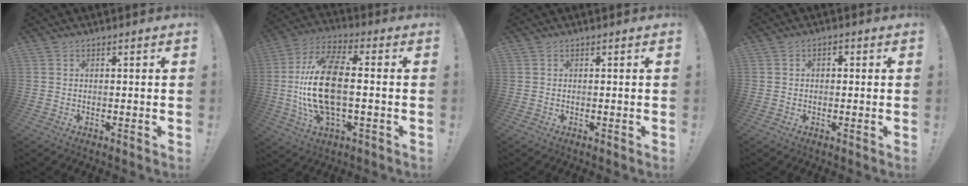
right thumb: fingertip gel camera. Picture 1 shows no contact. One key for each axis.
{"total": 19.1, "fx": -0.5, "fy": 8.8, "fz": 16.9, "tx": -0.340, "ty": 0.002, "tz": -0.009}
{"total": 0.0}
{"total": 1.5, "fx": -0.5, "fy": 1.2, "fz": 0.8, "tx": -0.008, "ty": 0.004, "tz": -0.012}